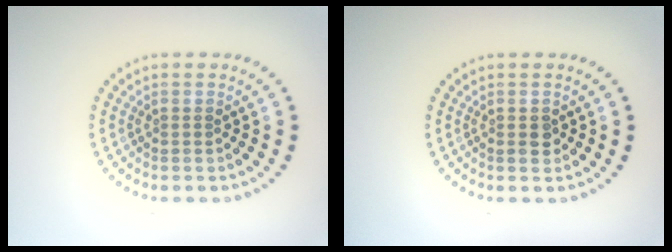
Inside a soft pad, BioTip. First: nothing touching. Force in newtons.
{"total": 1.3, "press": 1.2, "slide": 0.4}